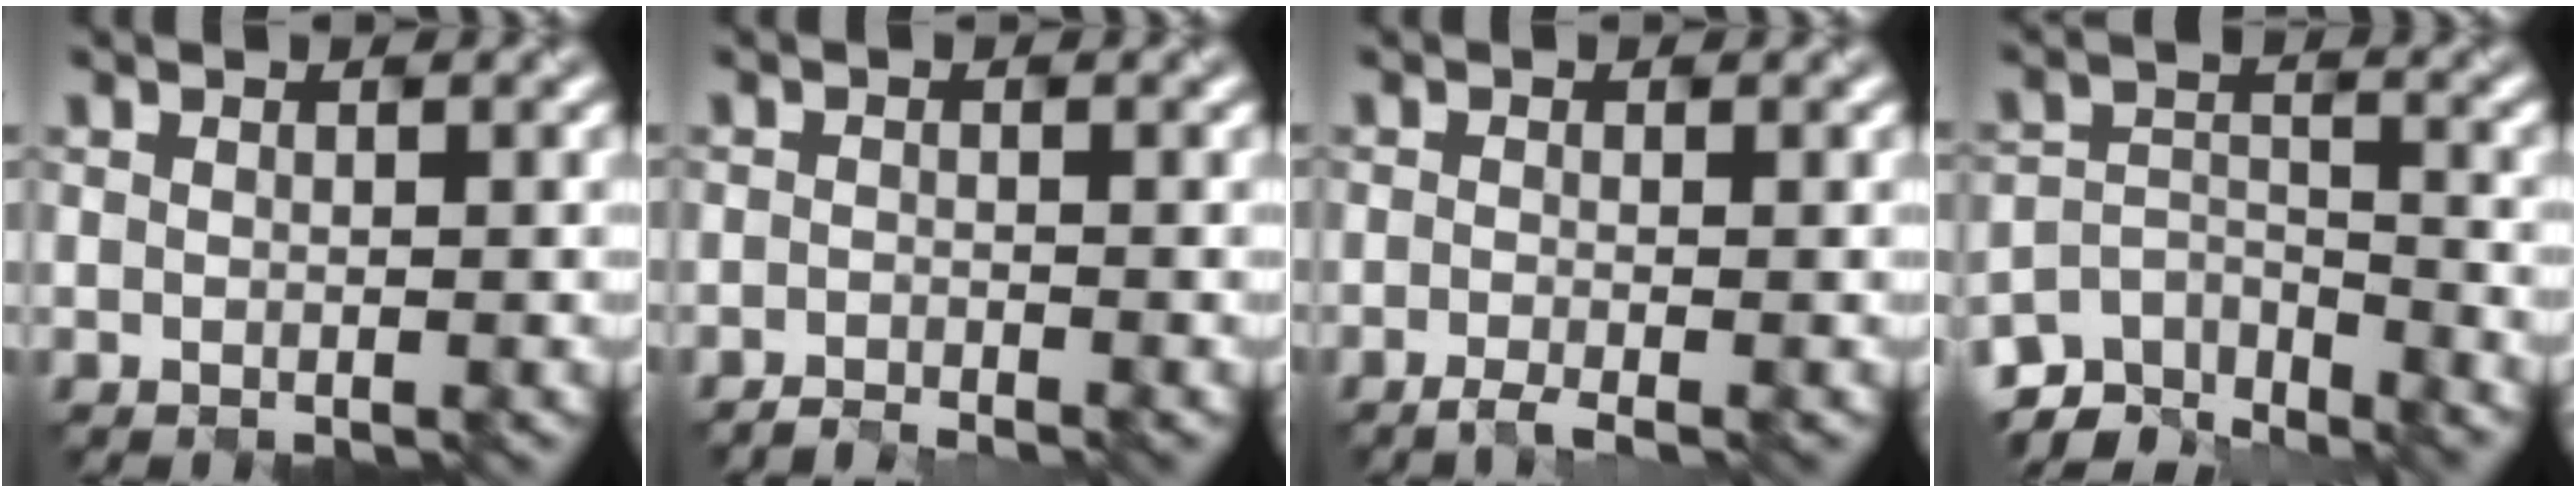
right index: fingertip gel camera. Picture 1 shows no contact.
{"total": 1.1, "force": [-1.1, 0.1, 0.2], "torque": [0.010, -0.006, -0.029]}
{"total": 1.5, "force": [-0.8, 0.3, 1.2], "torque": [-0.014, -0.009, -0.022]}
{"total": 5.4, "force": [-5.1, 1.6, 1.0], "torque": [-0.019, -0.014, -0.093]}